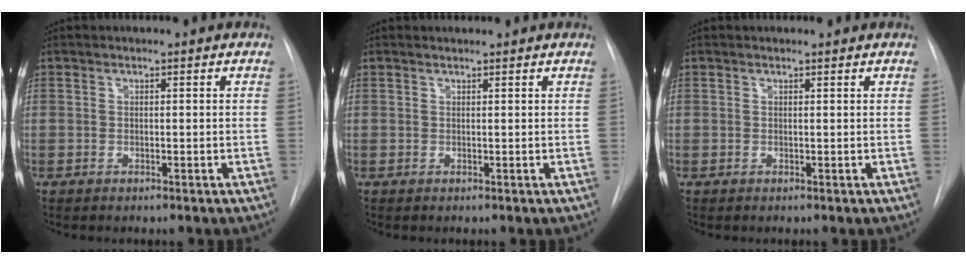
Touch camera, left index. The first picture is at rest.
{"total": 0.0}
{"total": 0.0}